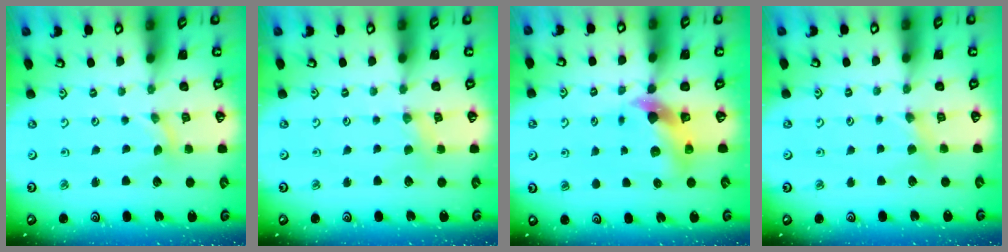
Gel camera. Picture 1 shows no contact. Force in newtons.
{"total": 2.5, "press": 2.5, "slide": 0.4}
{"total": 6.9, "press": 6.8, "slide": 1.0}
{"total": 2.5, "press": 2.5, "slide": 0.3}